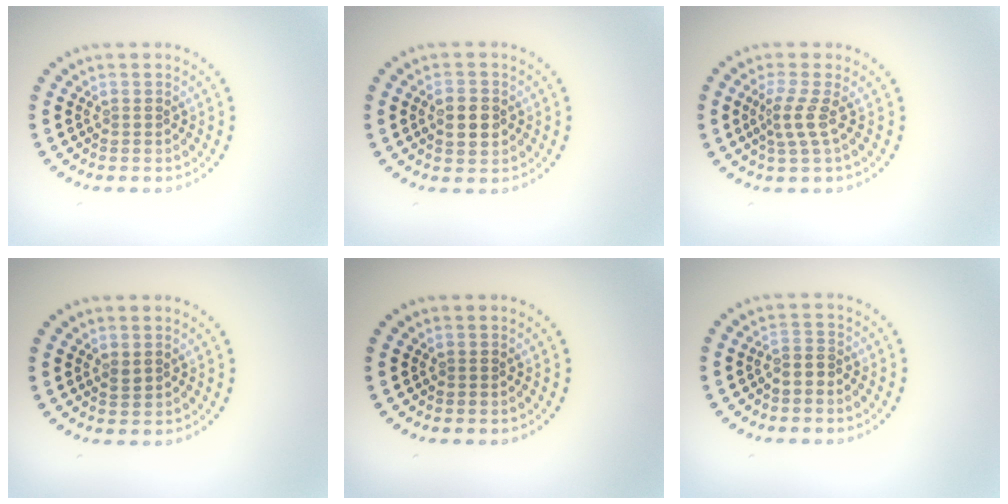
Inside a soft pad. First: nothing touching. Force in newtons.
{"total": 2.9, "press": 2.9, "slide": 0.1}
{"total": 2.3, "press": 1.5, "slide": 1.7}
{"total": 0.9, "press": 0.8, "slide": 0.3}
{"total": 0.0}
{"total": 1.7, "press": 1.4, "slide": 1.1}